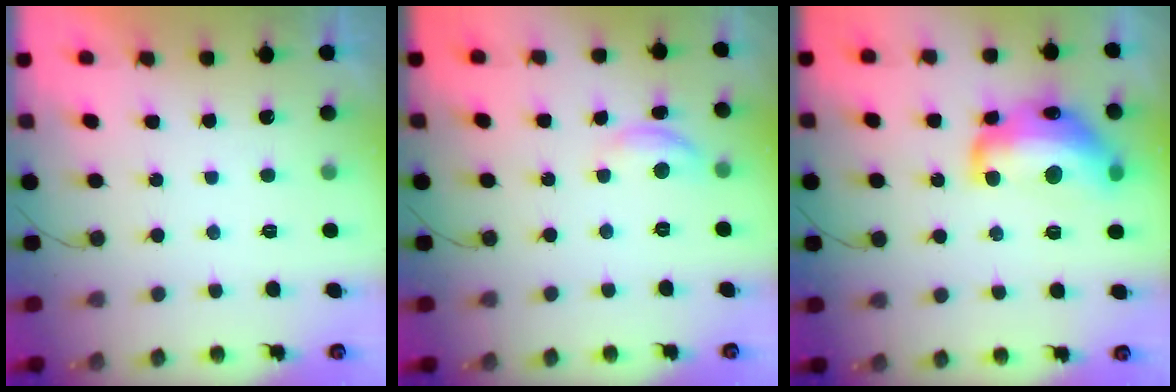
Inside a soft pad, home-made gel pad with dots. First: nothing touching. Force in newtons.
{"total": 6.9, "press": 6.9, "slide": 0.5}
{"total": 17.1, "press": 17.1, "slide": 0.9}